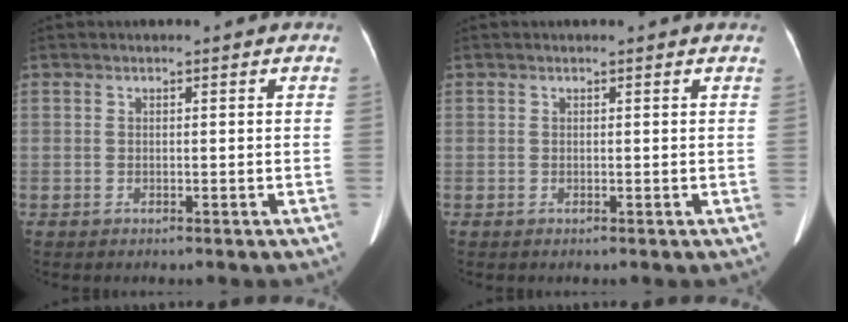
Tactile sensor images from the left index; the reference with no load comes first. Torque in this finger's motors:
{"motor_torque": [0.02, -0.01, -0.02, 0.02]}